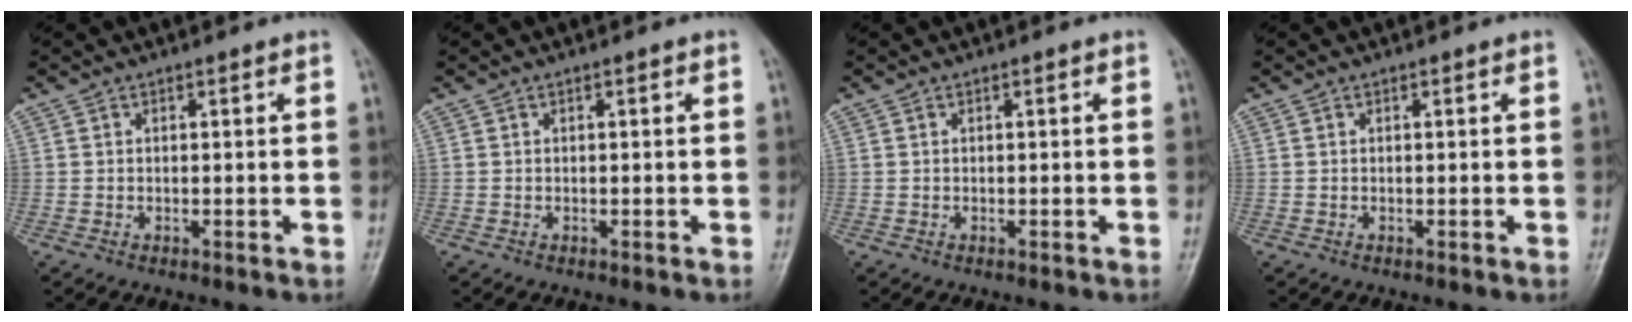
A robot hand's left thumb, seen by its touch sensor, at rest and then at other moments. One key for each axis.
{"total": 0.0}
{"total": 0.0}
{"total": 0.0}